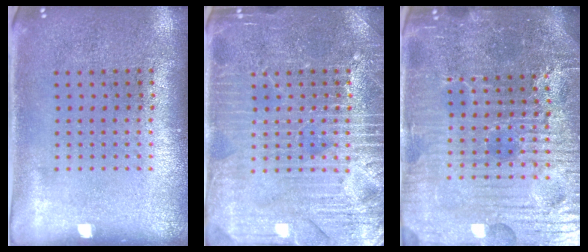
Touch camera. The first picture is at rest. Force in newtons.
{"total": 4.0, "press": 4.0, "slide": 0.7}
{"total": 6.2, "press": 5.7, "slide": 2.4}